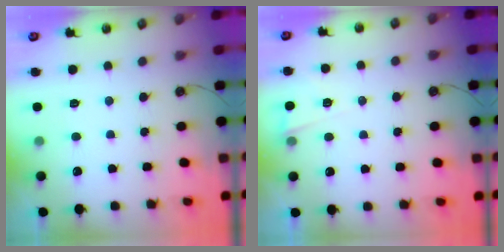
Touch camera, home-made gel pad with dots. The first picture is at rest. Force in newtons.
{"total": 3.1, "press": 2.9, "slide": 1.0}